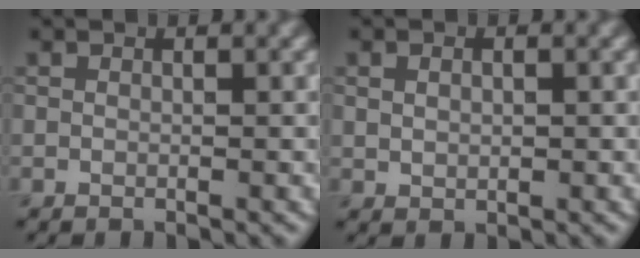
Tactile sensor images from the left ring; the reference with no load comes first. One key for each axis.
{"total": 1.1, "fx": 0.2, "fy": 0.8, "fz": 0.8, "tx": -0.017, "ty": -0.001, "tz": 0.007}